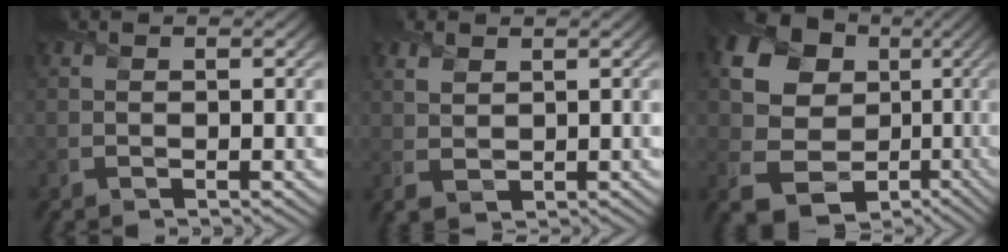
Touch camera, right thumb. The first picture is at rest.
{"total": 2.4, "force": [1.3, 1.4, 1.4], "torque": [-0.037, 0.000, 0.028]}
{"total": 18.8, "force": [2.6, 15.4, 10.4], "torque": [-0.221, 0.011, 0.062]}